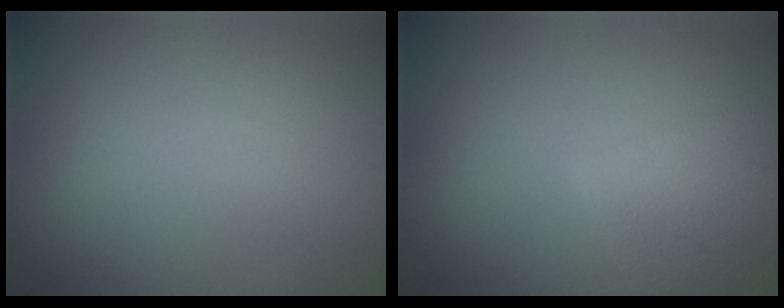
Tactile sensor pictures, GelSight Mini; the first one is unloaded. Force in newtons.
{"total": 4.2, "press": 4.2, "slide": 0.3}